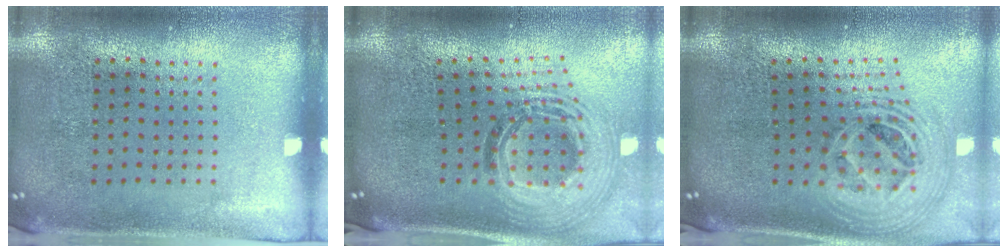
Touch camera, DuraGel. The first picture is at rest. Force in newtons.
{"total": 2.1, "press": 1.6, "slide": 1.2}
{"total": 2.5, "press": 1.8, "slide": 1.7}